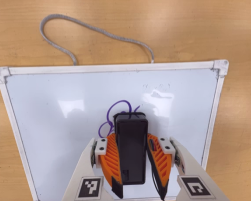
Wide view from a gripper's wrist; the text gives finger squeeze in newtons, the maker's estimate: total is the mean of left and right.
{"total": 14.5, "left": 13.8, "right": 15.2}